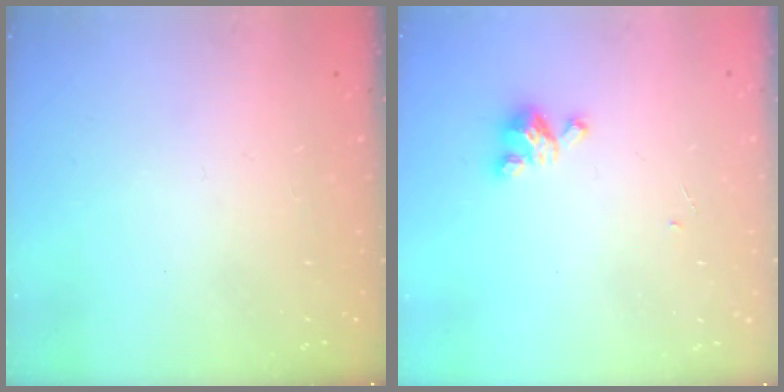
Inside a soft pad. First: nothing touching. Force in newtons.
{"total": 3.6, "press": 3.6, "slide": 0.3}